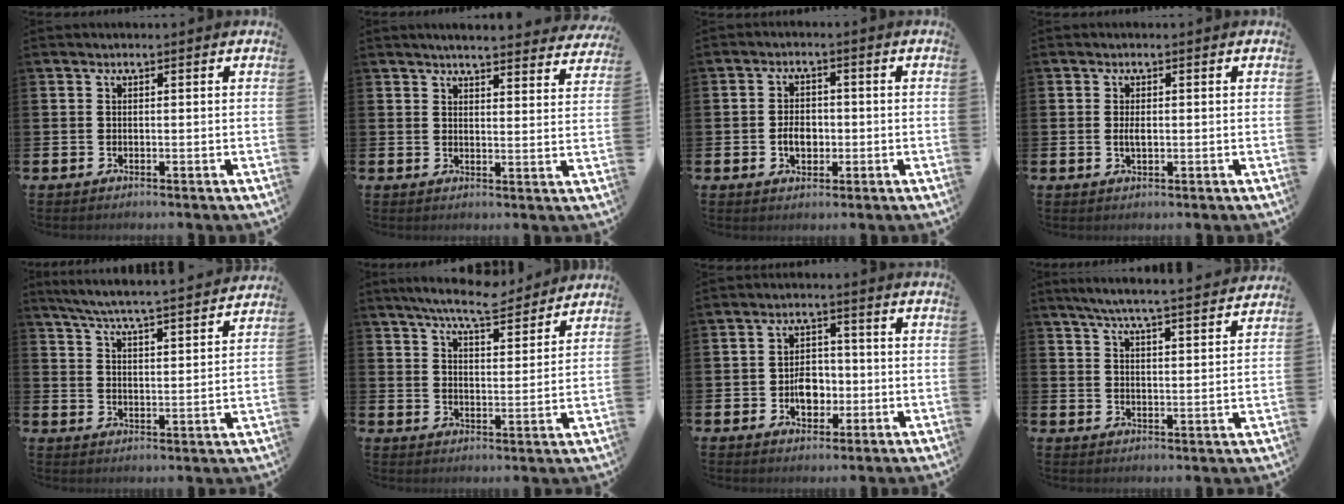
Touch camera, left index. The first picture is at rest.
{"total": 4.1, "force": [4.1, 0.1, 0.8], "torque": [-0.016, -0.026, 0.070]}
{"total": 3.5, "force": [-0.8, 2.4, 2.4], "torque": [-0.030, -0.001, -0.021]}
{"total": 1.7, "force": [-0.1, 0.7, 1.5], "torque": [-0.030, 0.001, -0.003]}
{"total": 6.2, "force": [6.0, -0.2, 1.7], "torque": [-0.059, -0.045, 0.104]}
{"total": 7.5, "force": [7.1, 0.9, 2.2], "torque": [-0.055, -0.037, 0.126]}
{"total": 4.4, "force": [-1.1, 3.2, 2.8], "torque": [-0.038, 0.002, -0.027]}
{"total": 6.0, "force": [5.7, -0.3, 1.9], "torque": [-0.050, -0.039, 0.098]}